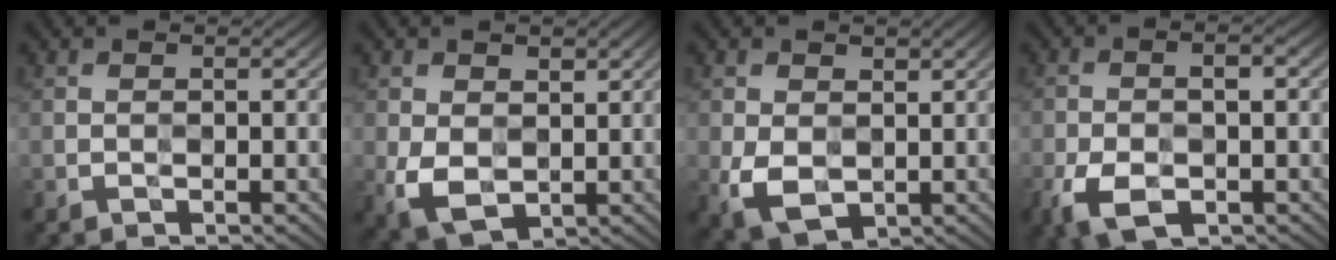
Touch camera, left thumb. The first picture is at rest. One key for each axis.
{"total": 5.9, "fx": 0.3, "fy": 4.3, "fz": 4.1, "tx": -0.099, "ty": -0.011, "tz": 0.008}
{"total": 5.7, "fx": 0.0, "fy": 4.2, "fz": 3.9, "tx": -0.094, "ty": -0.011, "tz": 0.002}
{"total": 7.2, "fx": -2.6, "fy": 3.7, "fz": 5.7, "tx": -0.119, "ty": -0.012, "tz": -0.048}